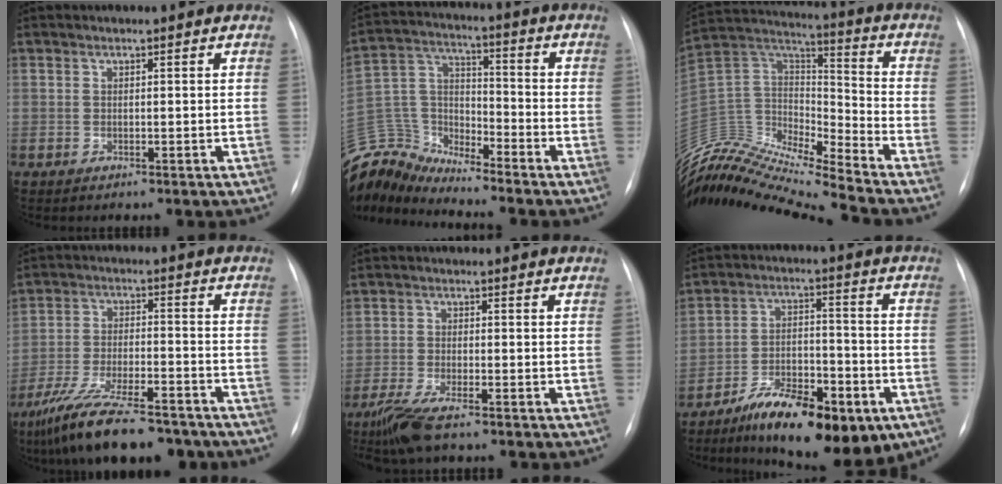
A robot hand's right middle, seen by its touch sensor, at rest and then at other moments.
{"total": 11.8, "force": [-11.7, 1.6, 0.2], "torque": [-0.016, 0.061, -0.232]}
{"total": 18.8, "force": [-18.2, -0.1, 5.0], "torque": [-0.088, 0.049, -0.332]}
{"total": 16.1, "force": [-12.7, 3.7, 9.1], "torque": [-0.161, -0.018, -0.209]}
{"total": 6.2, "force": [-4.6, 1.1, 4.1], "torque": [-0.088, -0.016, -0.081]}
{"total": 16.5, "force": [-9.9, 6.0, 11.7], "torque": [-0.166, 0.012, -0.150]}